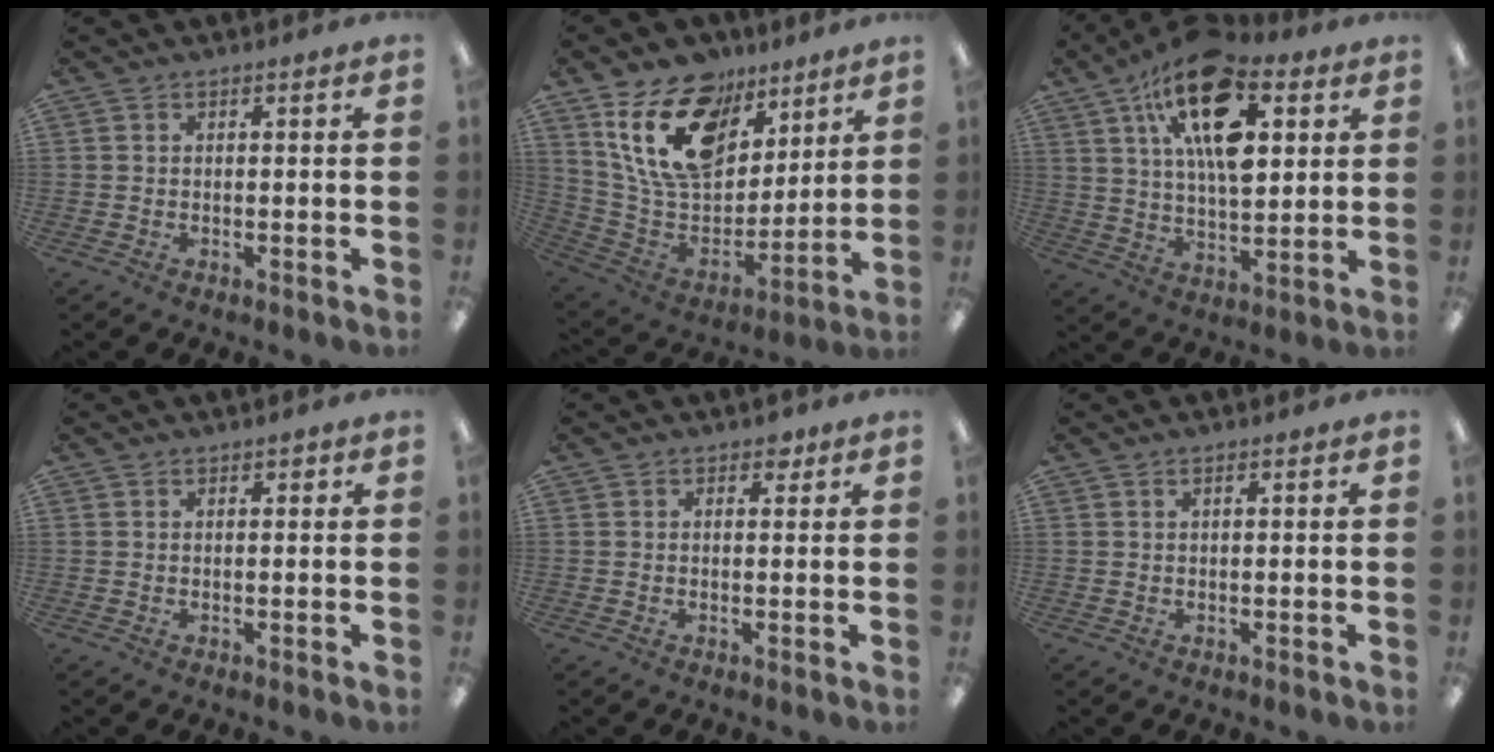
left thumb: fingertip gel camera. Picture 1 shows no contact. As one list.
[{"total": 20.0, "force": [11.0, 12.6, 11.0], "torque": [-0.207, -0.045, 0.205]}, {"total": 20.7, "force": [10.0, 10.0, 15.1], "torque": [-0.256, -0.038, 0.165]}, {"total": 0.8, "force": [0.5, 0.5, 0.4], "torque": [0.001, -0.001, 0.008]}, {"total": 1.9, "force": [1.2, 1.2, 0.9], "torque": [-0.002, -0.004, 0.018]}, {"total": 0.7, "force": [0.5, 0.2, 0.5], "torque": [-0.010, 0.001, 0.008]}]